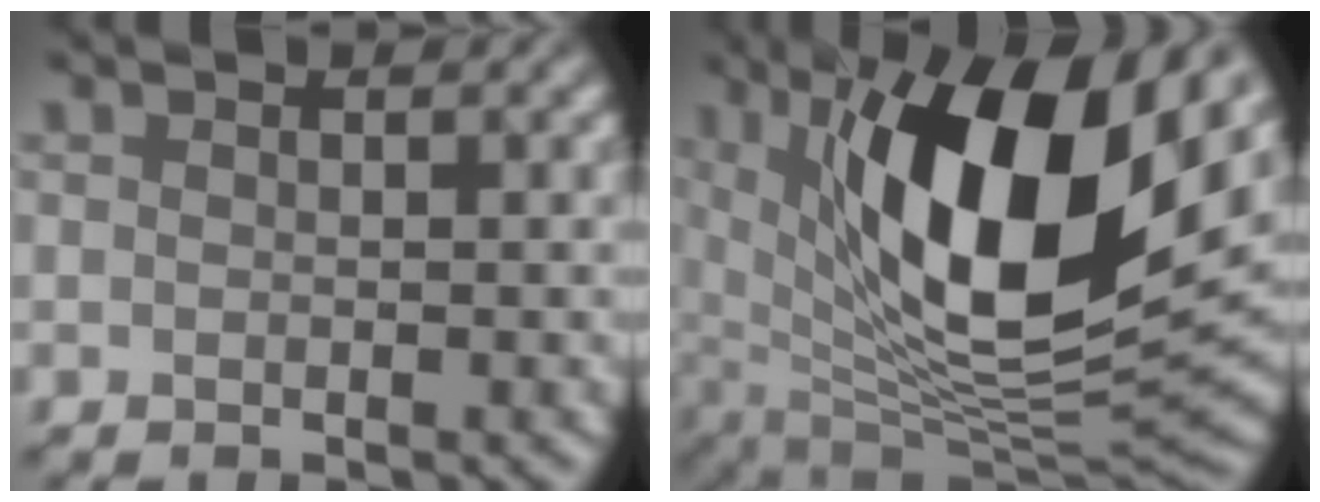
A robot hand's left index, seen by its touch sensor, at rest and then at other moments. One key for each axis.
{"total": 14.8, "fx": 4.7, "fy": 6.0, "fz": 12.7, "tx": -0.205, "ty": -0.013, "tz": 0.079}